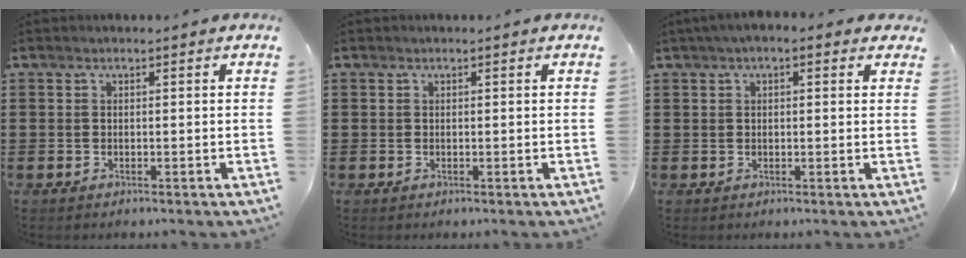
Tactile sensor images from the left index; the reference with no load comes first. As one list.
[{"total": 0.0}, {"total": 1.9, "force": [0.7, 0.9, 1.5], "torque": [-0.030, 0.008, 0.011]}]